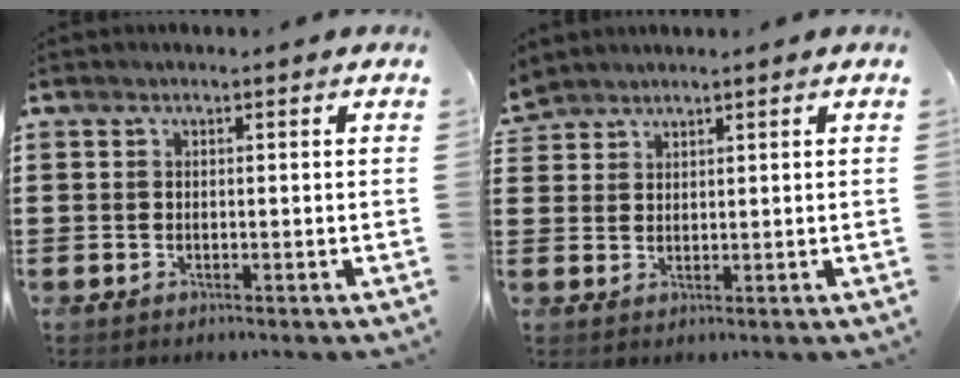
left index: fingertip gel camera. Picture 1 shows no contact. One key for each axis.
{"total": 2.2, "fx": 2.1, "fy": 0.5, "fz": -0.3, "tx": -0.001, "ty": 0.001, "tz": 0.043}